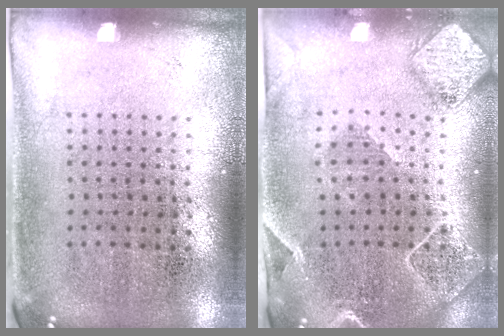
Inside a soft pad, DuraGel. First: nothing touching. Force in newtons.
{"total": 2.1, "press": 1.9, "slide": 0.7}